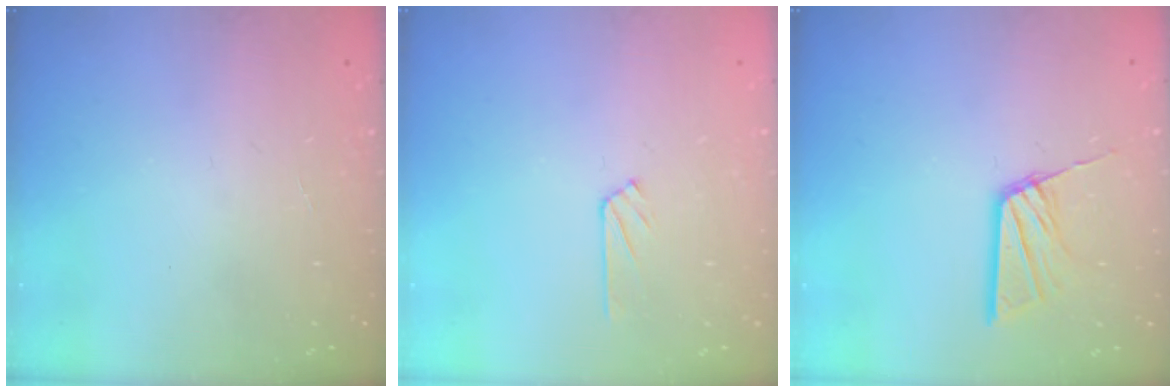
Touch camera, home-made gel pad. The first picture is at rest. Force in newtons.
{"total": 4.2, "press": 4.2, "slide": 0.5}
{"total": 10.9, "press": 10.9, "slide": 1.0}